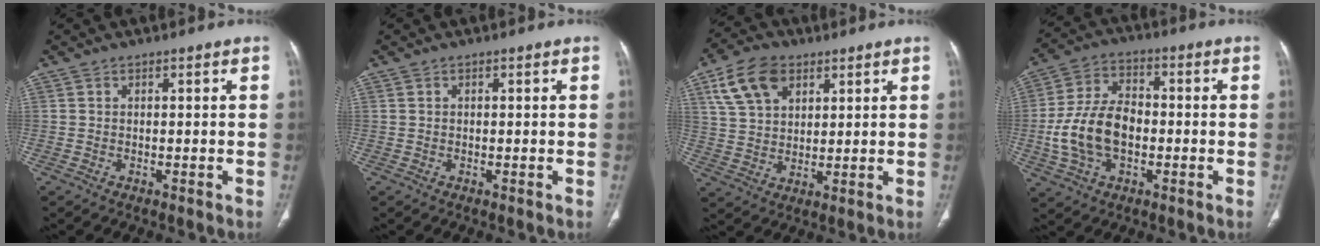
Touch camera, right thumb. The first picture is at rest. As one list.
[{"total": 0.0}, {"total": 11.2, "force": [5.4, 7.1, 6.7], "torque": [-0.110, -0.007, 0.104]}, {"total": 13.5, "force": [-2.1, 8.6, 10.2], "torque": [-0.197, 0.025, -0.040]}]